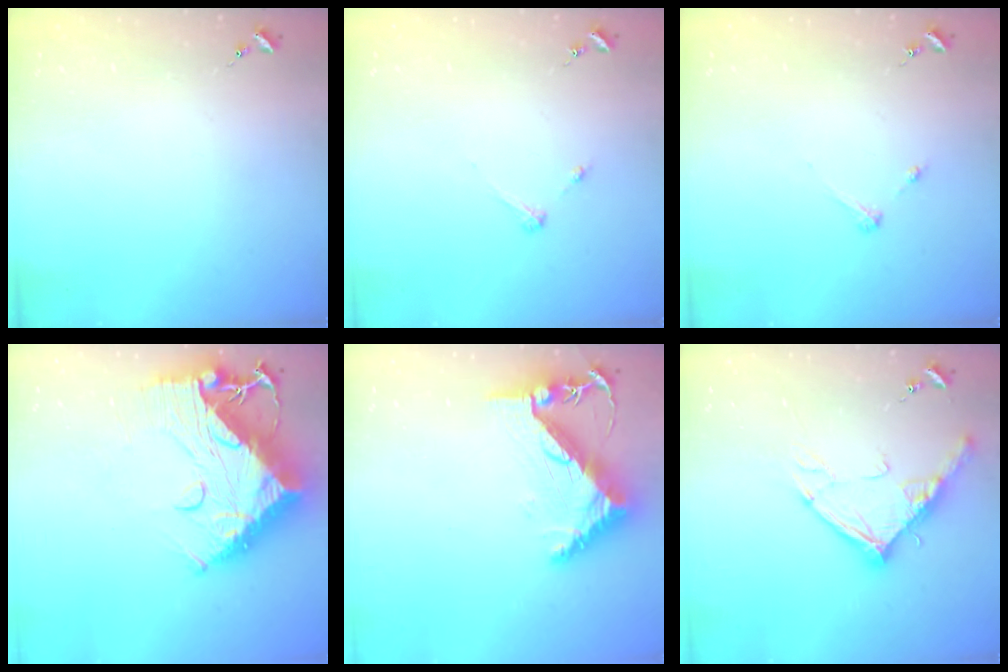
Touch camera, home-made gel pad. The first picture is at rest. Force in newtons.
{"total": 3.3, "press": 3.2, "slide": 0.4}
{"total": 3.3, "press": 3.2, "slide": 0.4}
{"total": 21.2, "press": 21.1, "slide": 2.0}
{"total": 9.0, "press": 8.9, "slide": 0.6}
{"total": 14.5, "press": 14.4, "slide": 1.4}